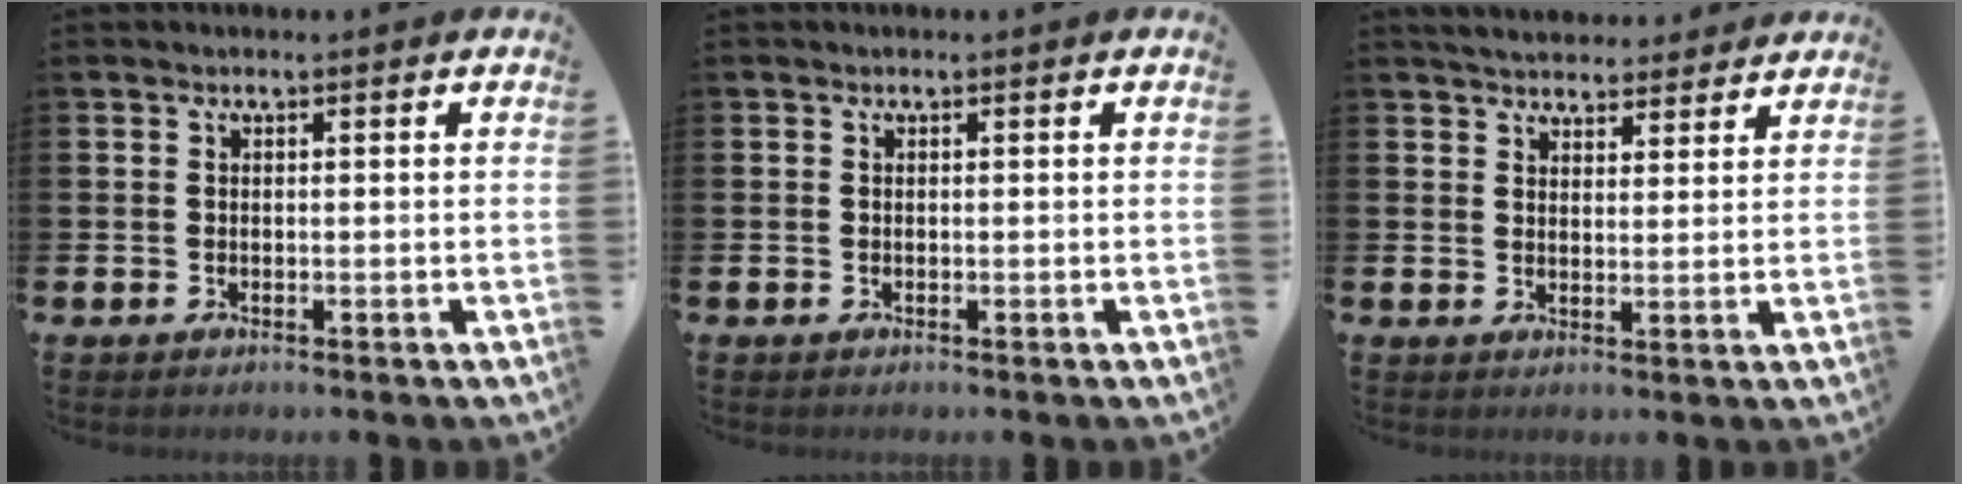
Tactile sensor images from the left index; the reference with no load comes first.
{"total": 0.0}
{"total": 4.0, "force": [3.9, 0.9, 0.1], "torque": [-0.010, -0.021, 0.070]}